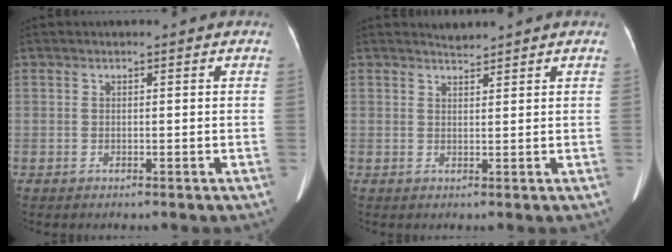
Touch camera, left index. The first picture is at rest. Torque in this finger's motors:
{"motor_torque": [0.37, -0.33, -0.10, 0.01]}